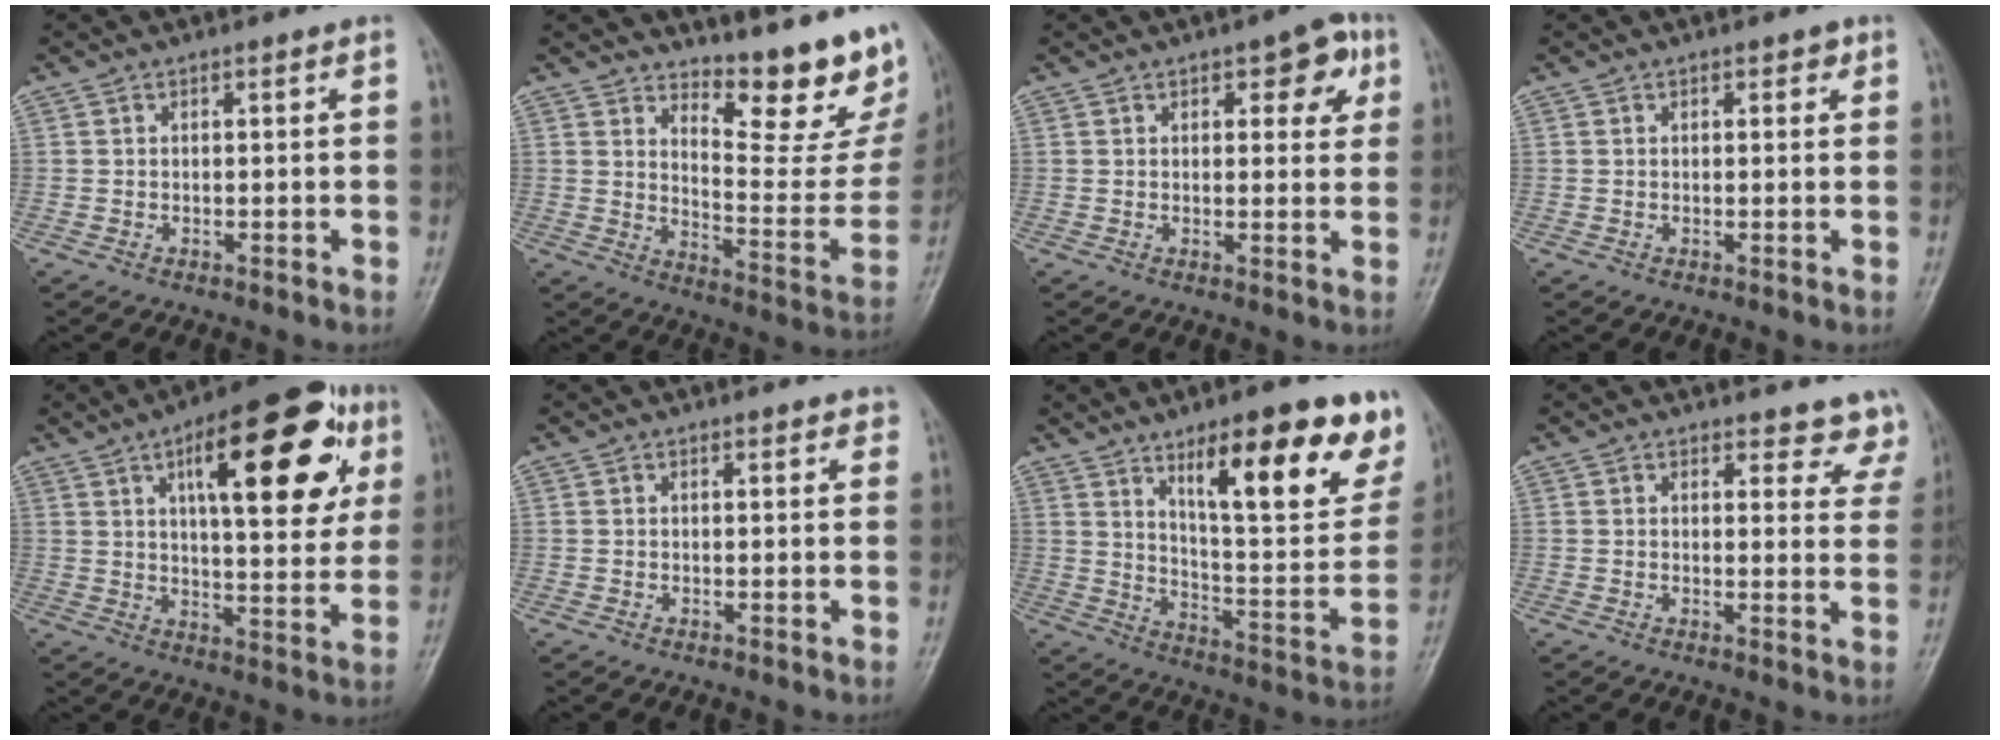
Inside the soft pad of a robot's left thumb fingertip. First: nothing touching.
{"total": 16.9, "force": [13.2, 4.6, 9.6], "torque": [-0.086, -0.125, 0.182]}
{"total": 6.9, "force": [3.0, 3.2, 5.4], "torque": [-0.036, -0.006, 0.030]}
{"total": 1.4, "force": [0.7, 0.8, 0.9], "torque": [0.000, 0.000, 0.006]}
{"total": 22.8, "force": [8.7, 8.7, 19.2], "torque": [-0.228, -0.008, 0.120]}
{"total": 1.4, "force": [1.1, 0.6, 0.7], "torque": [0.000, -0.003, 0.009]}
{"total": 23.2, "force": [13.4, 7.0, 17.6], "torque": [-0.200, -0.062, 0.207]}
{"total": 7.5, "force": [6.9, 2.8, 0.4], "torque": [0.047, -0.040, 0.049]}